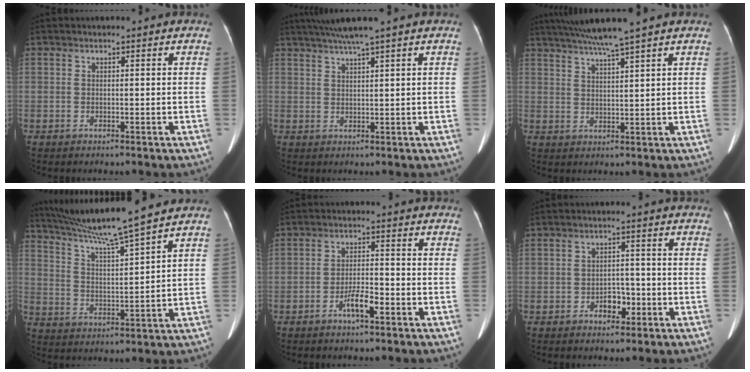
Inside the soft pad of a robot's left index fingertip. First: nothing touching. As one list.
[{"total": 4.9, "force": [3.8, -1.2, 2.8], "torque": [-0.052, 0.014, 0.072]}, {"total": 7.2, "force": [6.0, -1.5, 3.7], "torque": [-0.063, 0.009, 0.103]}, {"total": 12.8, "force": [11.0, -2.2, 6.3], "torque": [-0.113, 0.001, 0.189]}, {"total": 4.0, "force": [-2.4, 0.8, 3.0], "torque": [-0.059, -0.001, -0.043]}, {"total": 3.2, "force": [-1.7, 2.0, 1.9], "torque": [-0.026, 0.004, -0.024]}]